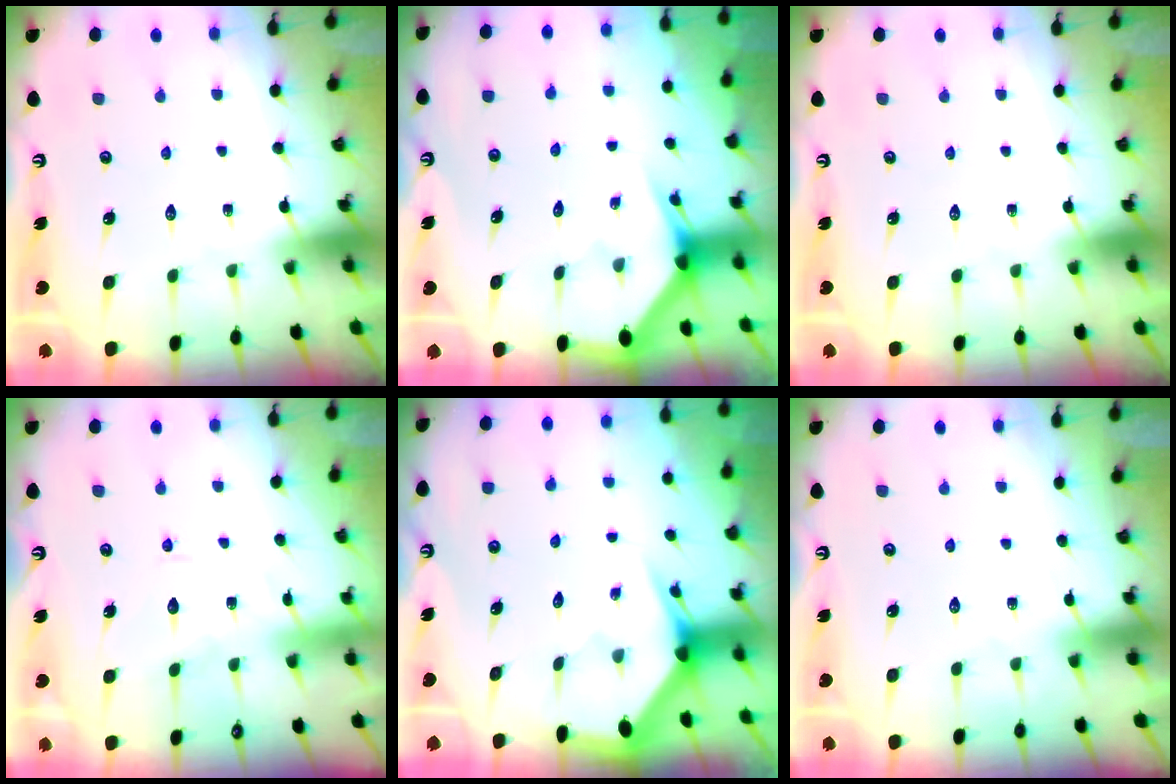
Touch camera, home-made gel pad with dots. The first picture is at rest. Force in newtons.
{"total": 3.0, "press": 3.0, "slide": 0.1}
{"total": 0.0}
{"total": 6.6, "press": 6.6, "slide": 0.7}
{"total": 3.1, "press": 3.1, "slide": 0.1}
{"total": 2.2, "press": 2.2, "slide": 0.3}